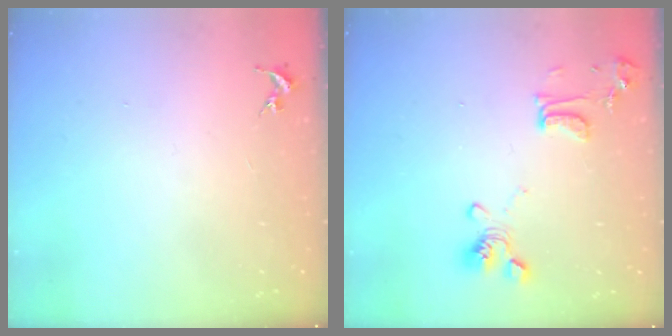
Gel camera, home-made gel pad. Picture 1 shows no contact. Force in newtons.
{"total": 13.5, "press": 13.4, "slide": 1.8}